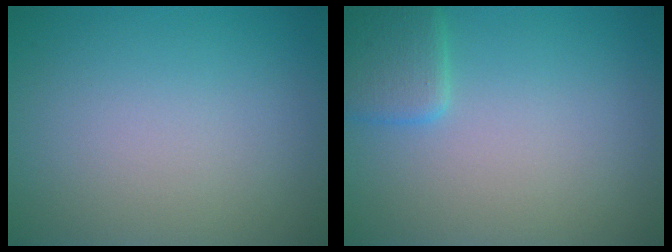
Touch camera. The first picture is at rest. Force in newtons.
{"total": 2.5, "press": 2.5, "slide": 0.1}